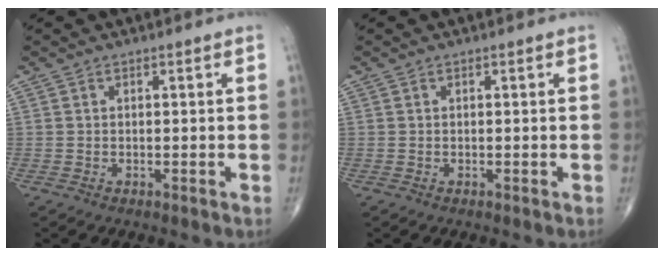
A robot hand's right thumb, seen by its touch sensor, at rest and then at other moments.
{"total": 0.0}